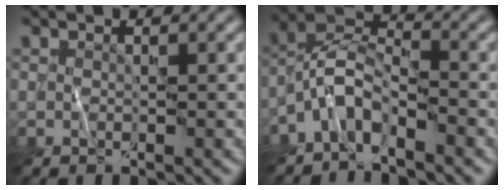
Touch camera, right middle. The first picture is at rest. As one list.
[{"total": 4.1, "force": [-3.0, 1.6, 2.4], "torque": [-0.039, 0.010, -0.071]}]